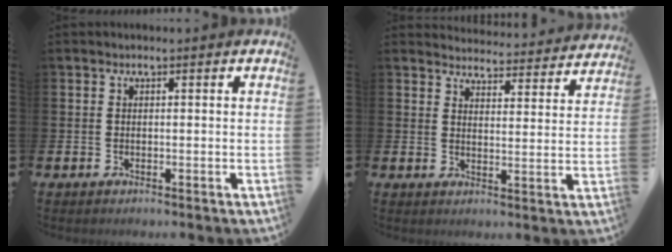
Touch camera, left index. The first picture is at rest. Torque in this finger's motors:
{"motor_torque": [0.73, -1.39, -0.23, -0.01]}